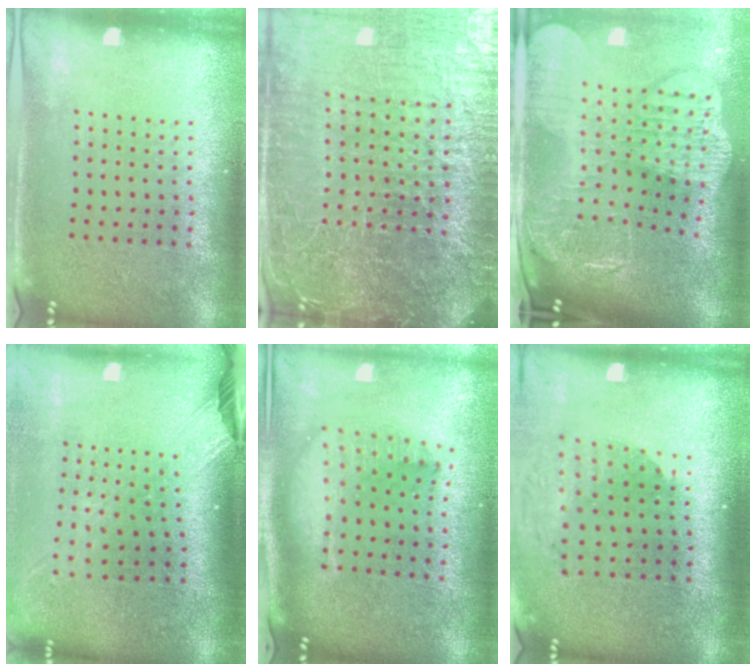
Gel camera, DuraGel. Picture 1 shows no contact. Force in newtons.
{"total": 6.9, "press": 6.0, "slide": 3.4}
{"total": 4.0, "press": 3.1, "slide": 2.6}
{"total": 2.5, "press": 1.9, "slide": 1.7}
{"total": 2.3, "press": 1.7, "slide": 1.5}
{"total": 1.8, "press": 1.4, "slide": 1.1}